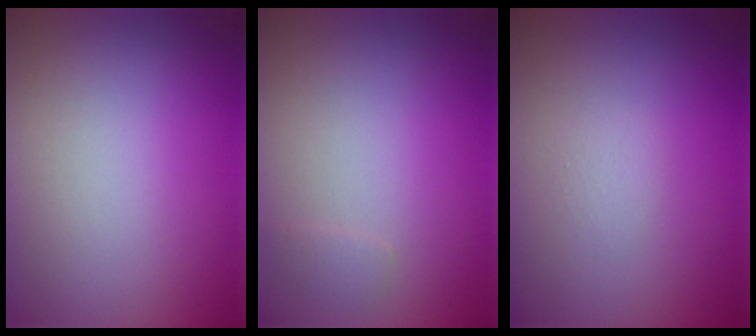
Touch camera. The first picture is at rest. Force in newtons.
{"total": 0.6, "press": 0.6, "slide": 0.0}
{"total": 0.8, "press": 0.8, "slide": 0.1}